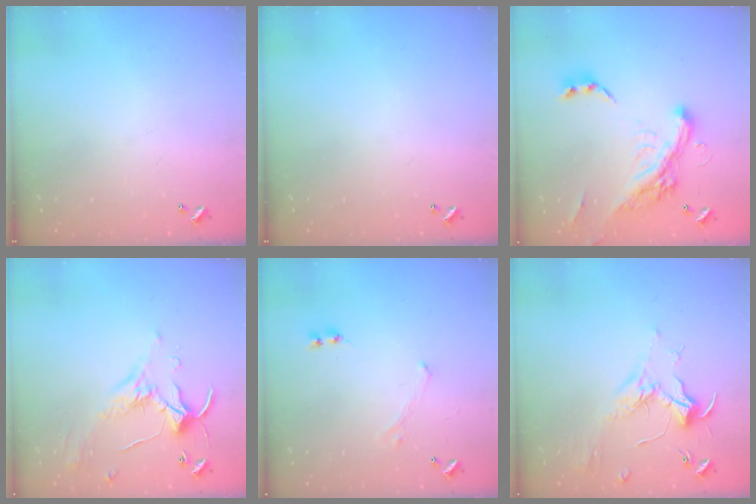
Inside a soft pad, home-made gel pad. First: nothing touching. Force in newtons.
{"total": 0.0}
{"total": 8.3, "press": 8.0, "slide": 1.9}
{"total": 1.2, "press": 0.6, "slide": 1.1}
{"total": 0.0}
{"total": 2.0, "press": 1.8, "slide": 0.7}